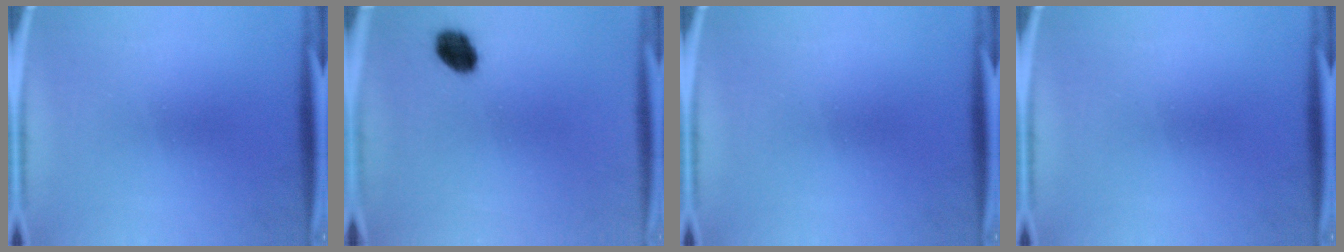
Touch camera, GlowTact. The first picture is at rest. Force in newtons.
{"total": 5.9}
{"total": 0.0}
{"total": 0.0}